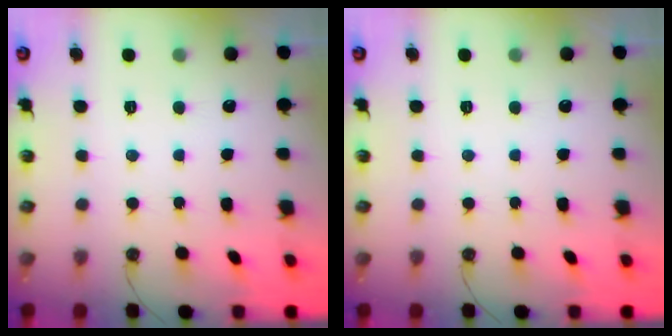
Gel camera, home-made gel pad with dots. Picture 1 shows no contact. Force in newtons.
{"total": 0.0}